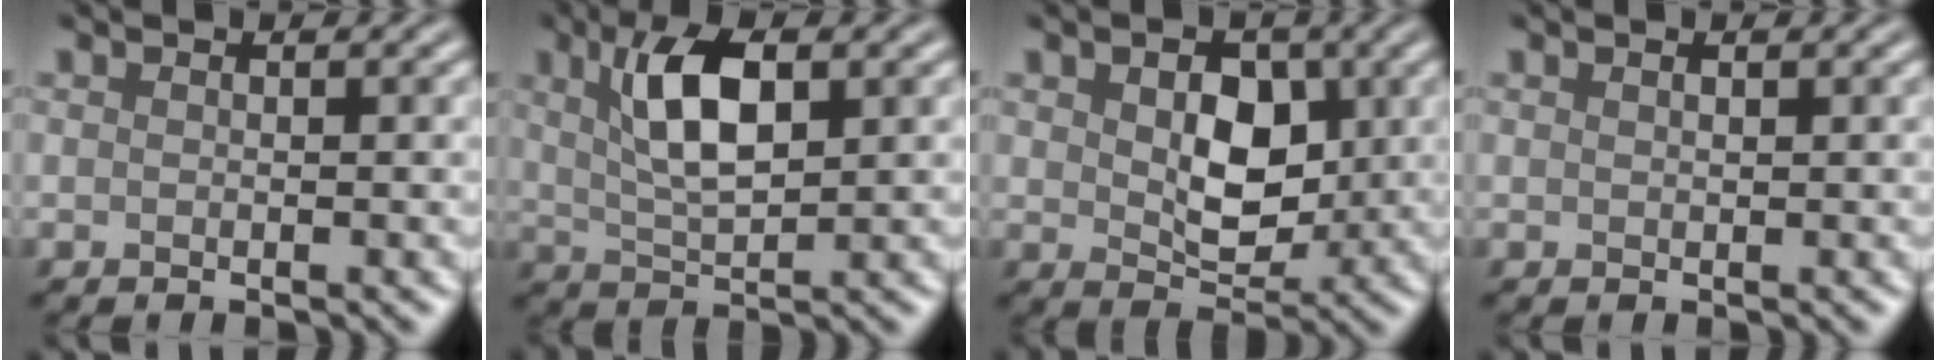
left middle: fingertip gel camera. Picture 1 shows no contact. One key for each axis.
{"total": 5.7, "fx": 2.0, "fy": 2.3, "fz": 4.8, "tx": -0.094, "ty": 0.009, "tz": 0.033}
{"total": 5.1, "fx": 0.8, "fy": 3.4, "fz": 3.8, "tx": -0.064, "ty": -0.003, "tz": 0.014}
{"total": 0.0}